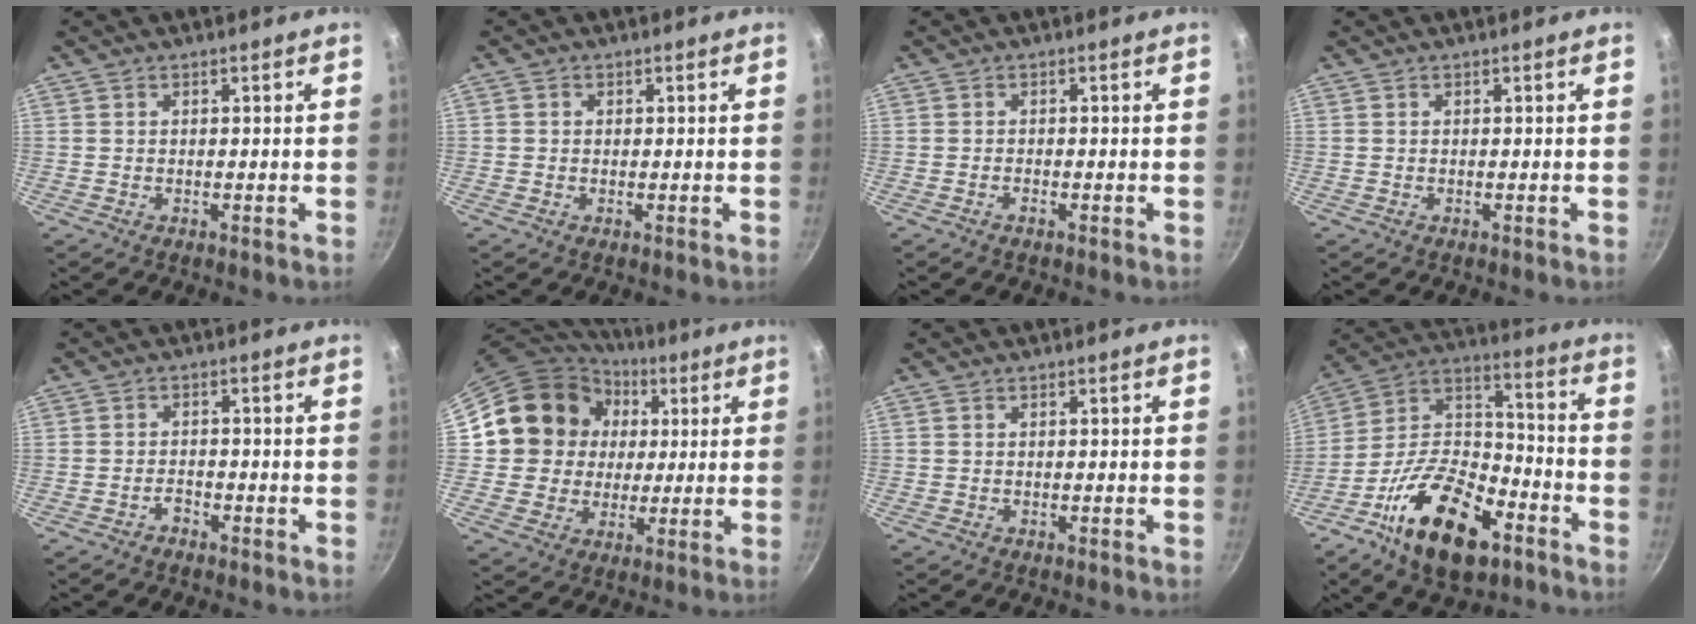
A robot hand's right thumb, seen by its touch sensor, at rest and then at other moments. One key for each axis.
{"total": 0.8, "fx": 0.0, "fy": 0.8, "fz": 0.2, "tx": 0.002, "ty": 0.001, "tz": -0.002}
{"total": 0.8, "fx": -0.6, "fy": 0.2, "fz": 0.4, "tx": -0.012, "ty": 0.004, "tz": -0.015}
{"total": 0.0}
{"total": 1.7, "fx": -1.4, "fy": 0.8, "fz": 0.5, "tx": -0.001, "ty": 0.019, "tz": -0.022}
{"total": 16.5, "fx": 3.9, "fy": 15.0, "fz": 5.5, "tx": -0.076, "ty": 0.017, "tz": 0.065}
{"total": 0.0}
{"total": 22.0, "fx": -11.2, "fy": 11.2, "fz": 15.3, "tx": -0.244, "ty": 0.066, "tz": -0.208}